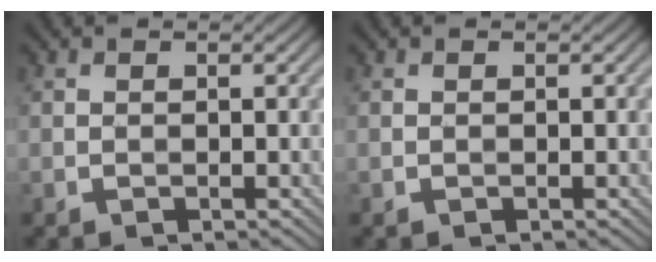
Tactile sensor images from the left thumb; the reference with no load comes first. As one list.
[{"total": 0.0}]